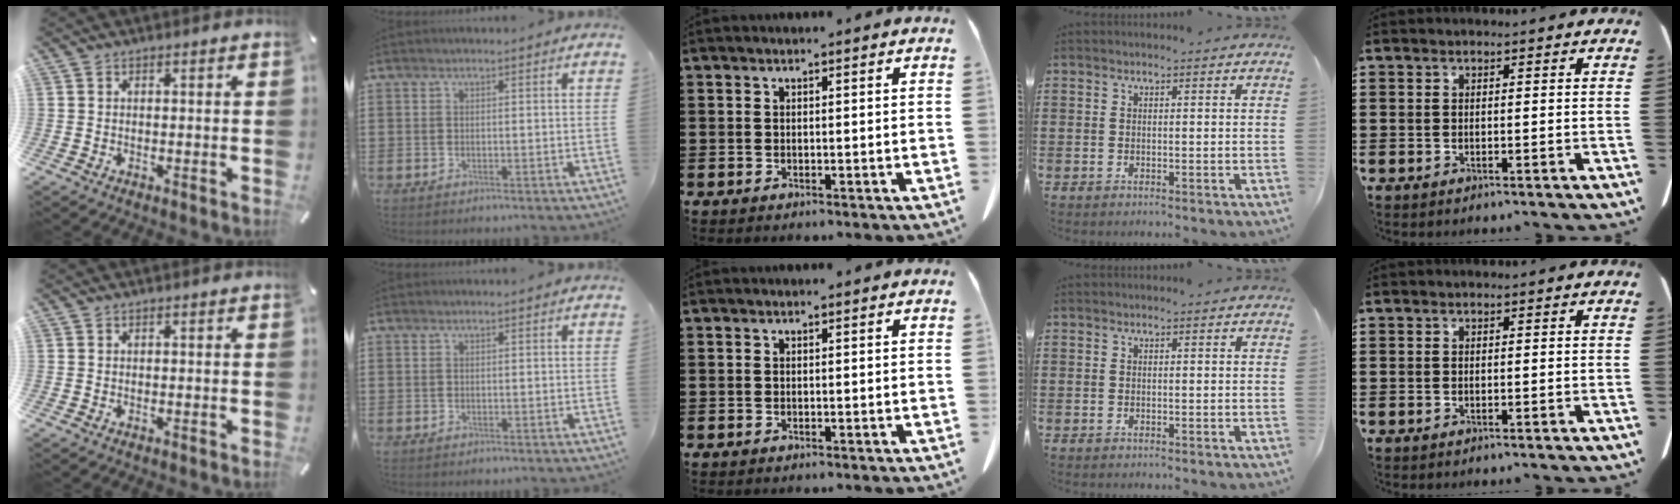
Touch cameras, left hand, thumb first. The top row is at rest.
{}